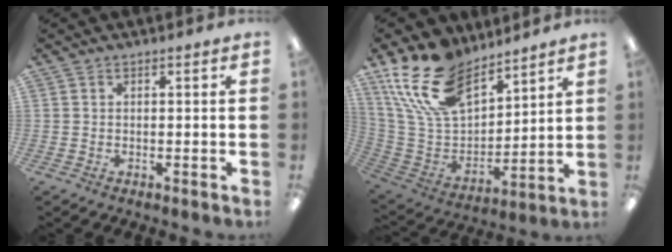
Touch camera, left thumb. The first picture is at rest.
{"total": 20.4, "force": [14.0, 10.5, 10.4], "torque": [-0.227, -0.075, 0.259]}